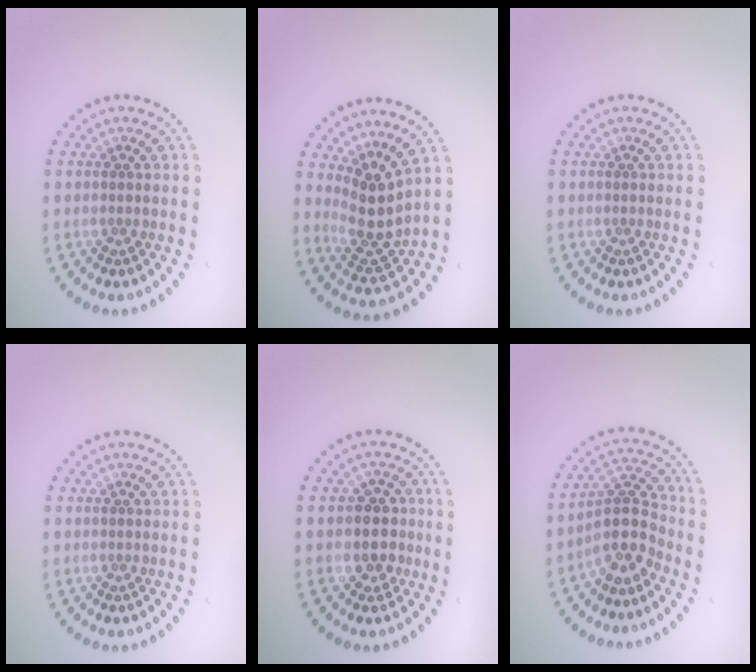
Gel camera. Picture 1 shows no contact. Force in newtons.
{"total": 3.6, "press": 3.0, "slide": 2.0}
{"total": 0.0}
{"total": 0.0}
{"total": 2.8, "press": 2.5, "slide": 1.3}
{"total": 4.0, "press": 3.2, "slide": 2.4}